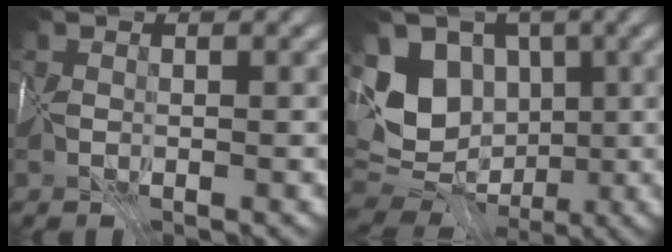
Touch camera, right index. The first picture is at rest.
{"total": 8.4, "force": [0.8, 7.0, 4.6], "torque": [-0.088, 0.007, 0.023]}